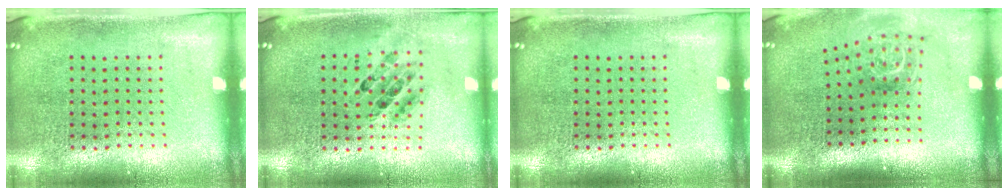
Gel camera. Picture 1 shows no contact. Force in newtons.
{"total": 0.7, "press": 0.7, "slide": 0.1}
{"total": 0.0}
{"total": 1.8, "press": 1.3, "slide": 1.3}